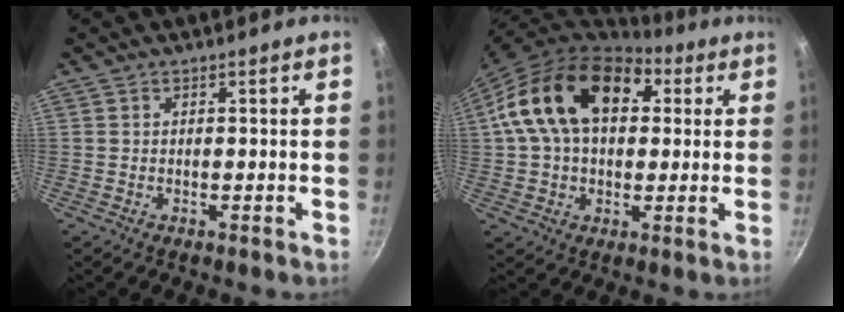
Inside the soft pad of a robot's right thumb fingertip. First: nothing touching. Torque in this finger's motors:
{"motor_torque": [1.43, 3.57, 1.09, -0.82, 0.63]}